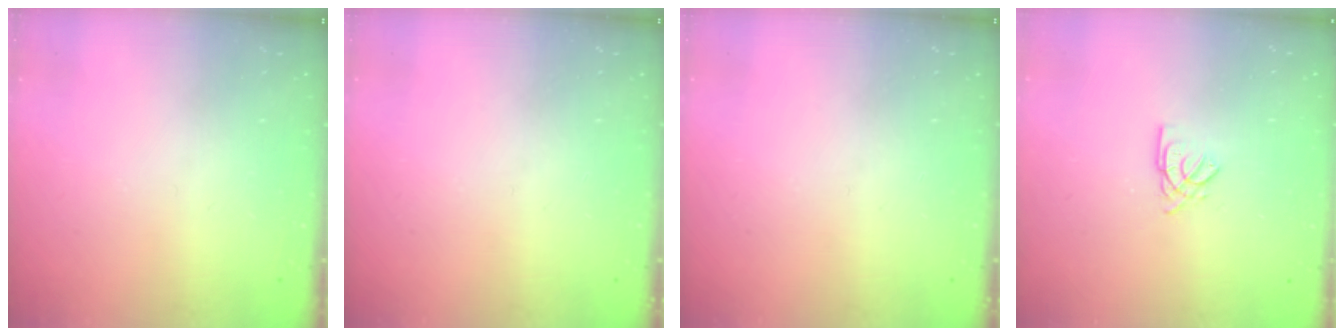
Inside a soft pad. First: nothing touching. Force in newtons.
{"total": 0.0}
{"total": 0.0}
{"total": 2.6, "press": 2.6, "slide": 0.1}